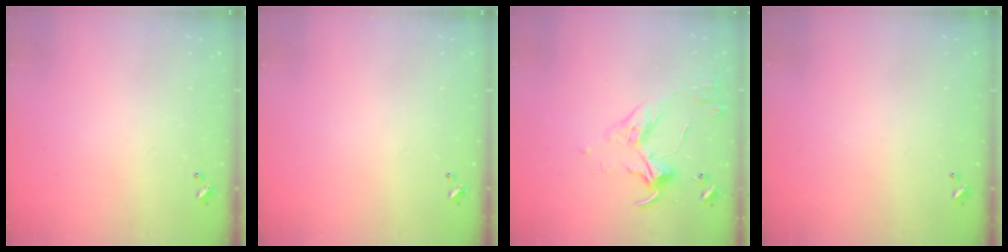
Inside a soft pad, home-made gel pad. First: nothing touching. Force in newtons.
{"total": 0.0}
{"total": 3.6, "press": 3.5, "slide": 0.7}
{"total": 0.0}